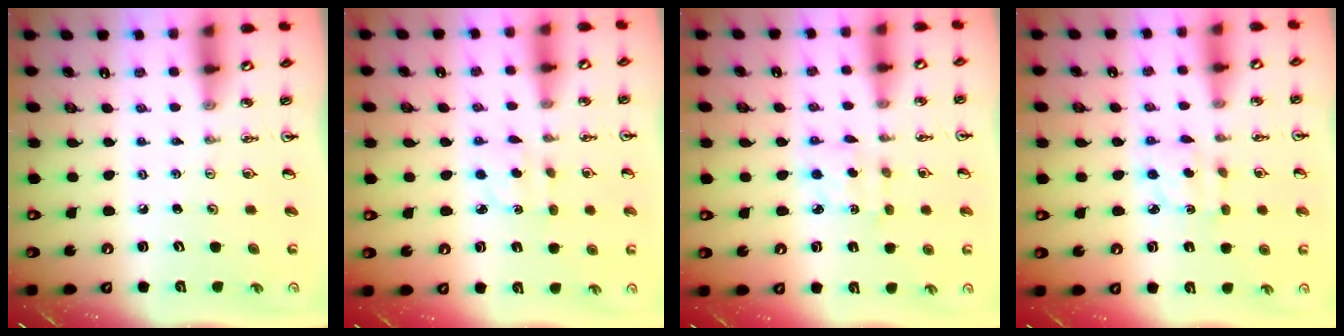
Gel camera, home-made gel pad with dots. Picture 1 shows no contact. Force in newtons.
{"total": 2.3, "press": 2.1, "slide": 0.8}
{"total": 2.0, "press": 2.0, "slide": 0.2}
{"total": 3.5, "press": 3.5, "slide": 0.6}